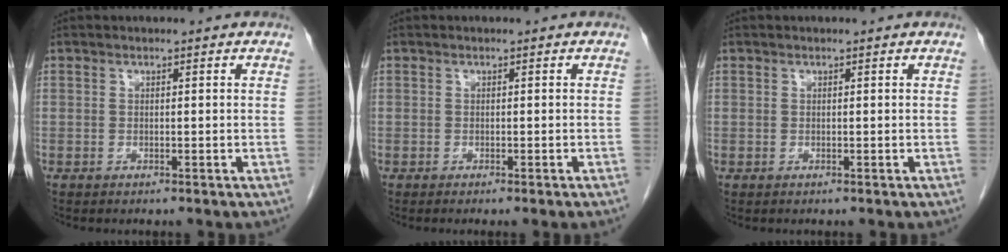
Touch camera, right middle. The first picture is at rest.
{"total": 1.2, "force": [-0.9, -0.4, 0.7], "torque": [-0.009, 0.003, -0.013]}
{"total": 0.0}